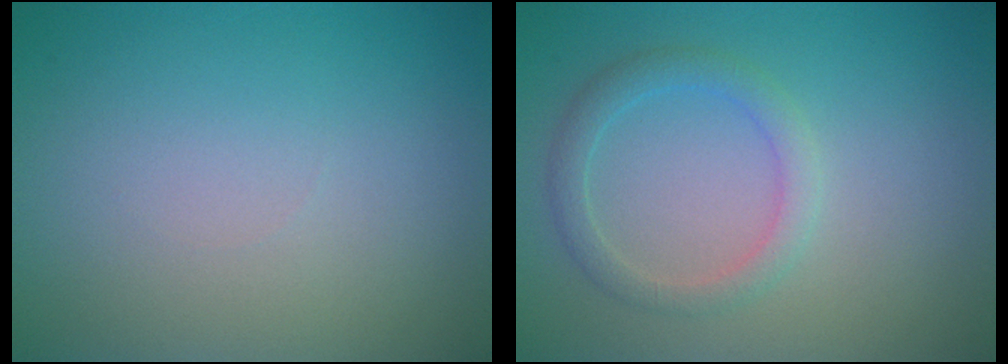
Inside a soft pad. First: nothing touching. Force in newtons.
{"total": 2.2, "press": 2.2, "slide": 0.1}